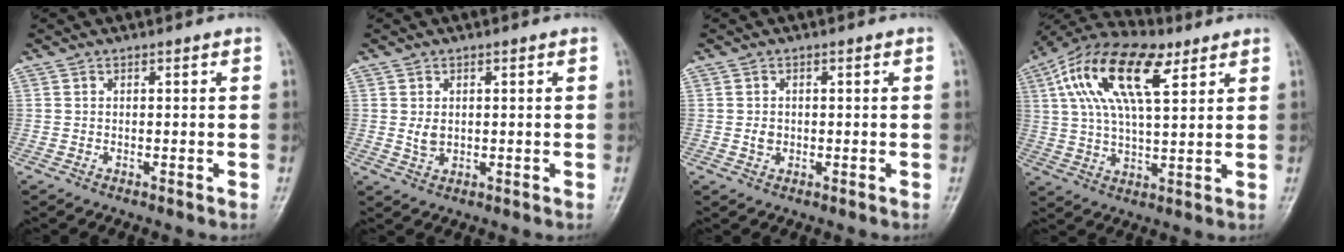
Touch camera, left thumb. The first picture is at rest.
{"total": 2.6, "force": [0.4, 1.9, 1.6], "torque": [-0.022, -0.006, 0.013]}
{"total": 1.8, "force": [-0.1, 1.6, 0.9], "torque": [-0.008, 0.003, 0.000]}
{"total": 18.5, "force": [7.7, 8.2, 14.7], "torque": [-0.265, 0.010, 0.133]}